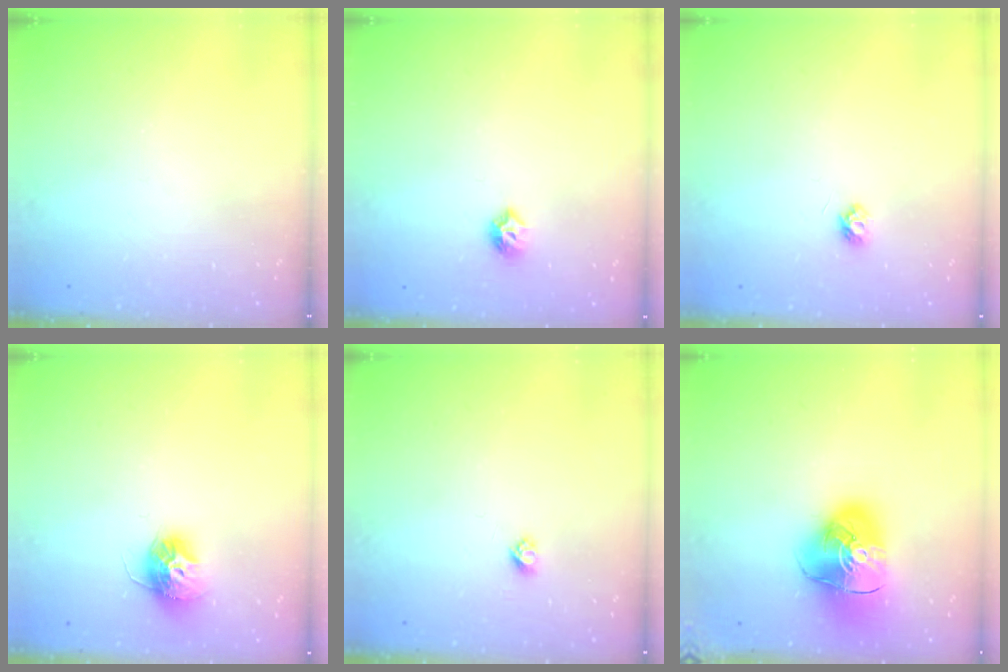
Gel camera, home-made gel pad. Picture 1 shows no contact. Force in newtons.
{"total": 6.4, "press": 6.3, "slide": 0.9}
{"total": 3.9, "press": 3.9, "slide": 0.6}
{"total": 11.9, "press": 11.9, "slide": 0.9}
{"total": 2.7, "press": 2.6, "slide": 0.3}
{"total": 14.6, "press": 14.4, "slide": 2.1}